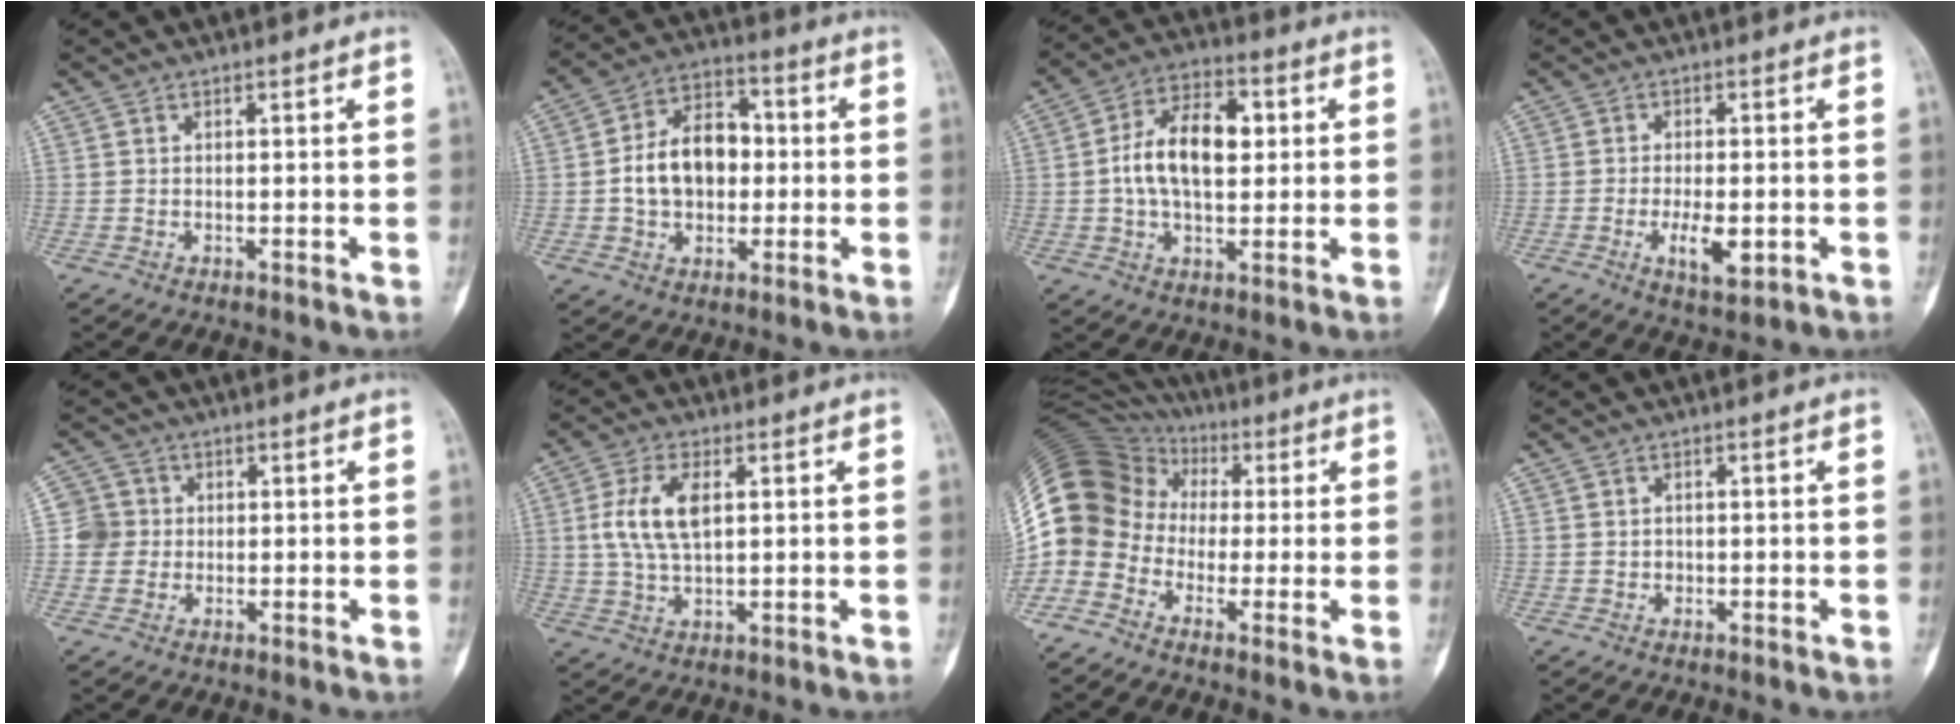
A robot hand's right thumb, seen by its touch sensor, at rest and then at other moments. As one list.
[{"total": 13.1, "force": [-0.2, 9.2, 9.3], "torque": [-0.129, 0.028, -0.008]}, {"total": 13.3, "force": [1.2, 7.7, 10.7], "torque": [-0.174, 0.018, 0.015]}, {"total": 6.2, "force": [-1.8, 2.5, 5.4], "torque": [-0.089, -0.005, -0.024]}, {"total": 4.0, "force": [0.1, 4.0, 0.2], "torque": [0.026, 0.010, -0.004]}, {"total": 8.8, "force": [1.8, 4.4, 7.4], "torque": [-0.155, 0.000, 0.037]}, {"total": 15.9, "force": [-2.2, 13.6, 7.9], "torque": [-0.164, 0.070, -0.051]}, {"total": 1.0, "force": [-0.1, 1.0, 0.3], "torque": [0.000, 0.003, 0.000]}]